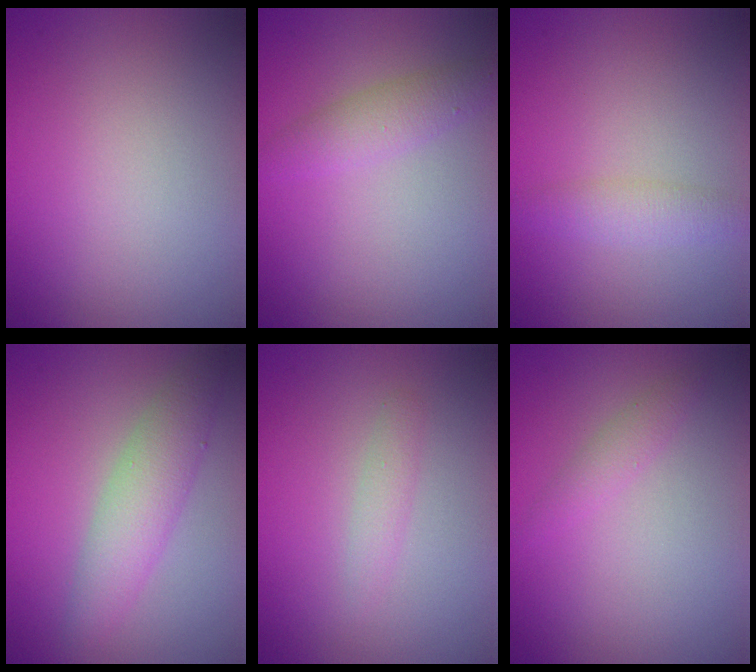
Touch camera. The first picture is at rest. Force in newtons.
{"total": 2.3, "press": 2.3, "slide": 0.1}
{"total": 1.9, "press": 1.9, "slide": 0.1}
{"total": 3.6, "press": 3.6, "slide": 0.1}
{"total": 1.1, "press": 1.1, "slide": 0.0}
{"total": 1.2, "press": 1.2, "slide": 0.0}